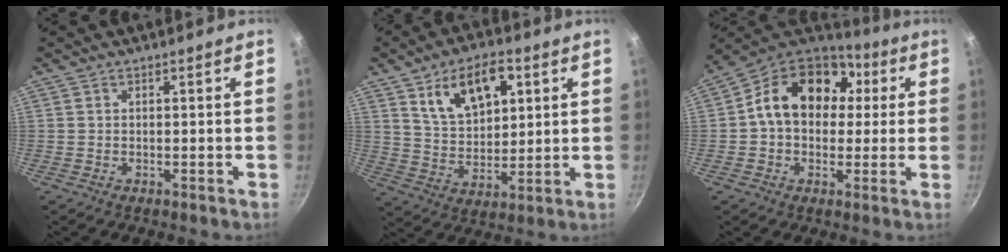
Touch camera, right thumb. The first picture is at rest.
{"total": 13.7, "force": [5.9, 7.9, 9.4], "torque": [-0.122, -0.016, 0.109]}
{"total": 18.1, "force": [3.1, 13.7, 11.4], "torque": [-0.159, 0.035, 0.035]}